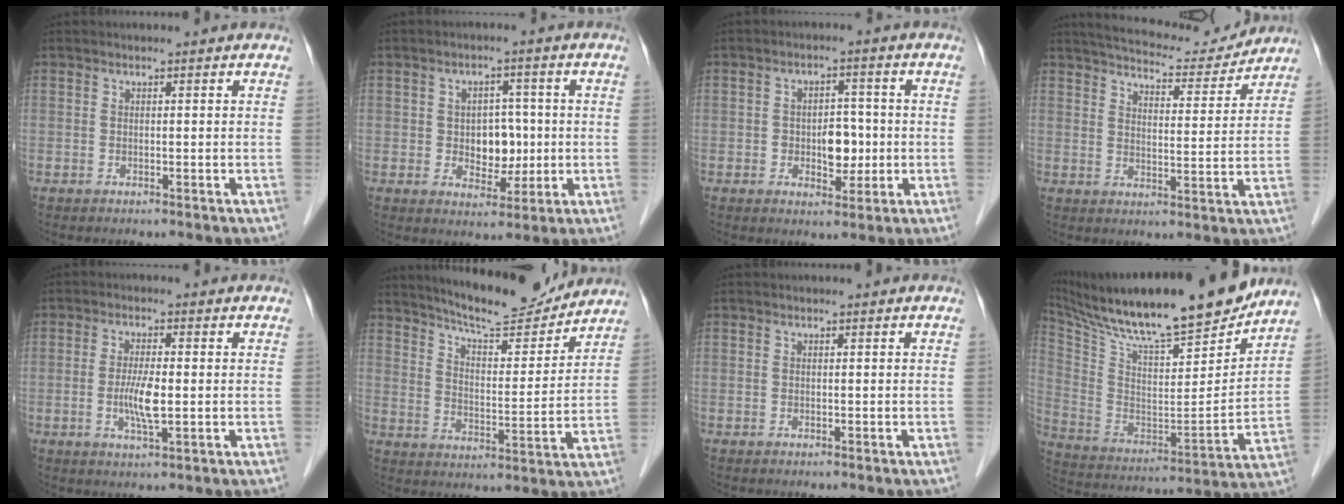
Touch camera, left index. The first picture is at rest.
{"total": 5.6, "force": [-0.2, 4.0, 3.9], "torque": [-0.057, 0.012, 0.006]}
{"total": 5.0, "force": [-0.7, 3.1, 3.9], "torque": [-0.056, 0.009, -0.005]}
{"total": 13.3, "force": [12.4, 2.4, 4.0], "torque": [-0.058, 0.004, 0.171]}
{"total": 4.8, "force": [-0.6, 0.8, 4.7], "torque": [-0.098, -0.008, -0.009]}
{"total": 13.7, "force": [12.9, 1.7, 4.4], "torque": [-0.073, -0.007, 0.195]}
{"total": 0.0}
{"total": 26.4, "force": [22.2, 3.7, 13.9], "torque": [-0.257, -0.013, 0.351]}